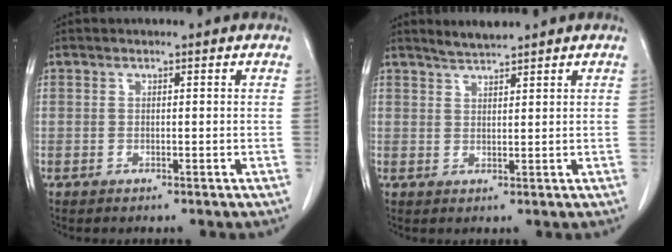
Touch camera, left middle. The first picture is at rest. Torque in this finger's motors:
{"motor_torque": [0.12, -0.06, -0.10, 0.02]}